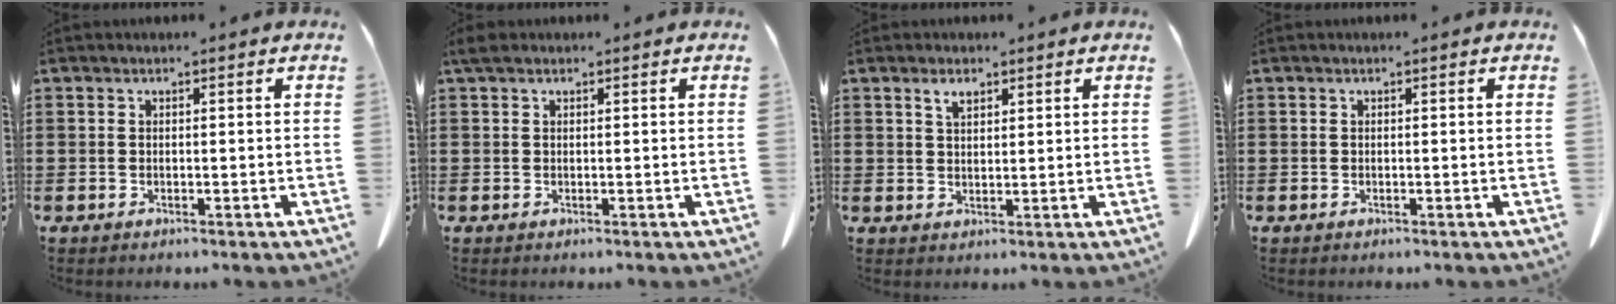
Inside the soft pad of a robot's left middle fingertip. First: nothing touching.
{"total": 1.3, "force": [0.9, 0.8, 0.7], "torque": [-0.018, 0.005, 0.016]}
{"total": 2.3, "force": [1.5, 0.9, 1.4], "torque": [-0.024, 0.000, 0.026]}
{"total": 0.0}